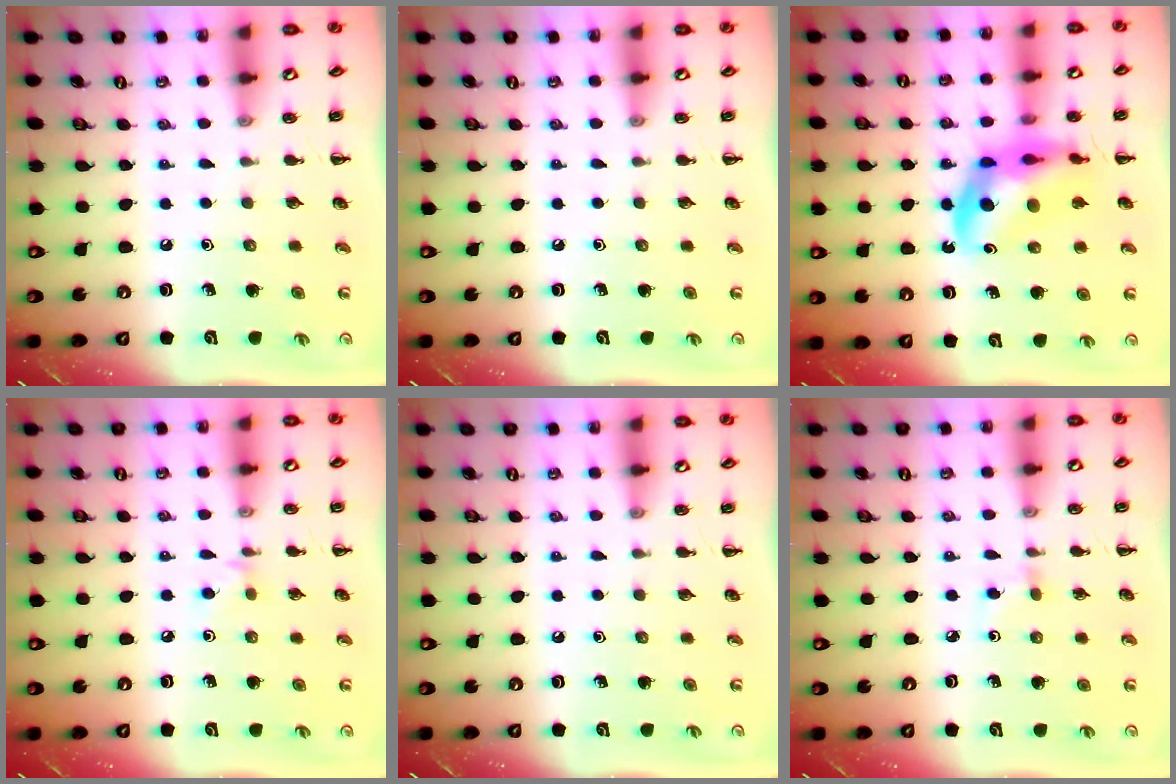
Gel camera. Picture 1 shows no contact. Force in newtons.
{"total": 0.0}
{"total": 13.1, "press": 12.6, "slide": 3.5}
{"total": 4.0, "press": 3.7, "slide": 1.4}
{"total": 0.0}
{"total": 2.5, "press": 2.3, "slide": 1.0}